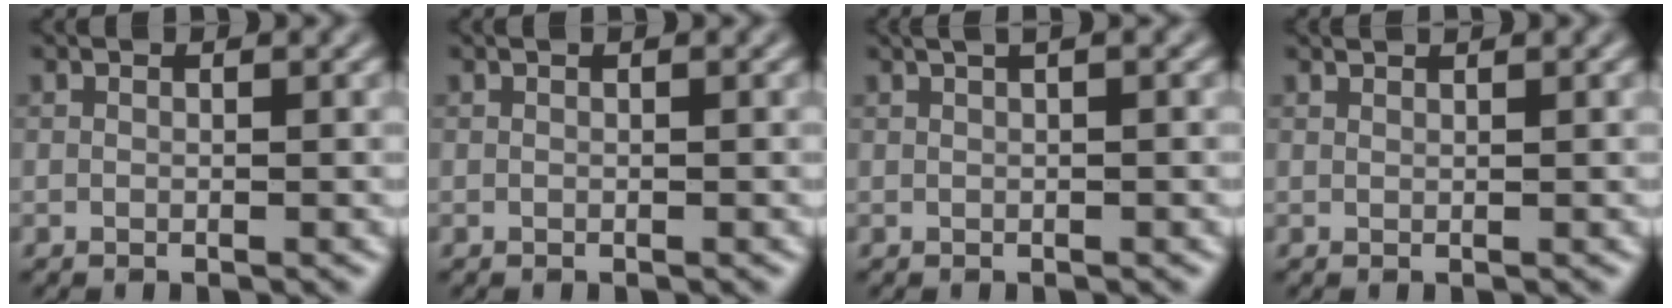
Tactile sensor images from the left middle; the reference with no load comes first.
{"total": 0.0}
{"total": 4.4, "force": [2.2, 1.9, 3.3], "torque": [-0.018, 0.023, 0.008]}
{"total": 0.7, "force": [0.7, 0.0, 0.2], "torque": [-0.003, -0.004, 0.009]}